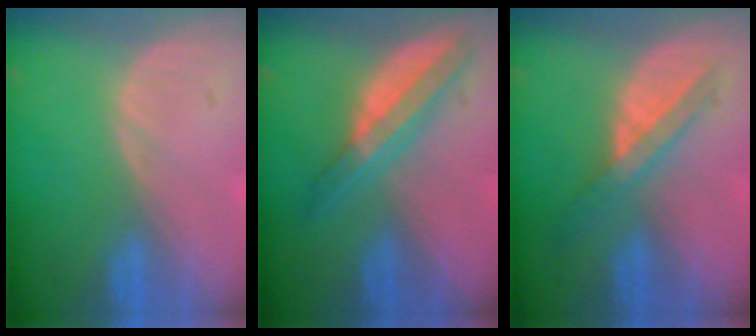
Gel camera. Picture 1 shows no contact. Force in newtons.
{"total": 6.6, "press": 5.8, "slide": 3.2}
{"total": 5.8, "press": 5.3, "slide": 2.3}